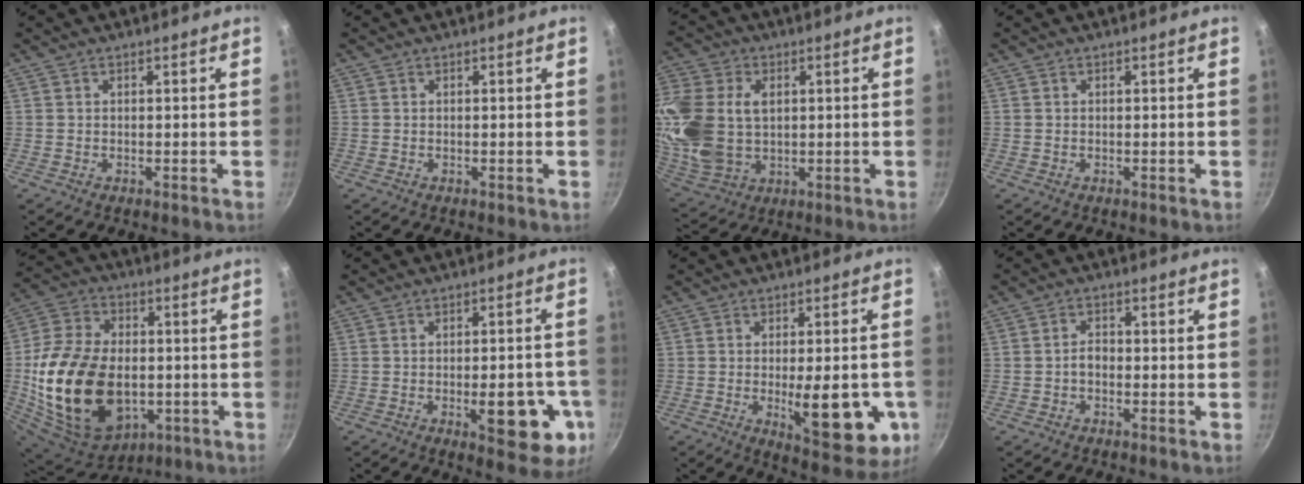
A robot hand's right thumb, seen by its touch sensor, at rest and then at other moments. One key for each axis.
{"total": 0.0}
{"total": 20.0, "fx": 2.8, "fy": 14.5, "fz": 13.6, "tx": -0.308, "ty": -0.003, "tz": 0.062}
{"total": 0.0}
{"total": 26.6, "fx": -3.2, "fy": 17.6, "fz": 19.6, "tx": -0.377, "ty": 0.009, "tz": -0.041}
{"total": 12.6, "fx": -3.8, "fy": 5.1, "fz": 10.9, "tx": -0.107, "ty": 0.009, "tz": -0.044}
{"total": 15.6, "fx": -3.4, "fy": 5.8, "fz": 14.1, "tx": -0.155, "ty": -0.011, "tz": -0.036}
{"total": 2.4, "fx": -0.8, "fy": 1.6, "fz": 1.6, "tx": -0.018, "ty": 0.016, "tz": -0.016}